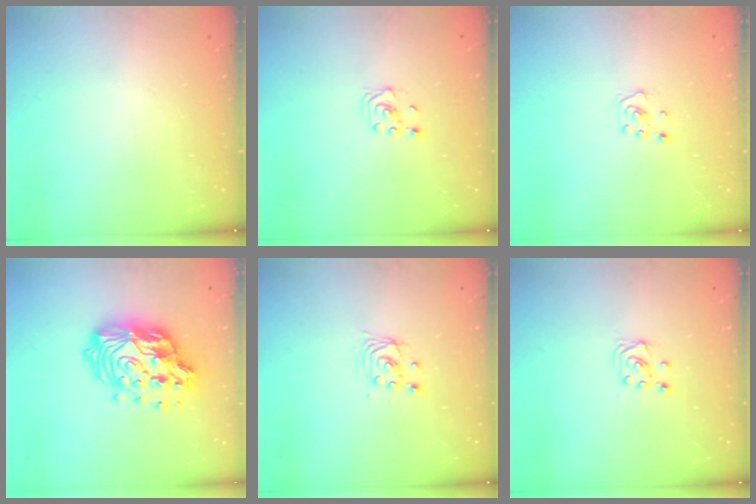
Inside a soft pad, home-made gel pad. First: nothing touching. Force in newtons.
{"total": 1.9, "press": 1.7, "slide": 0.8}
{"total": 2.8, "press": 2.8, "slide": 0.3}
{"total": 18.7, "press": 18.6, "slide": 1.5}
{"total": 2.9, "press": 2.9, "slide": 0.1}
{"total": 3.4, "press": 3.4, "slide": 0.4}